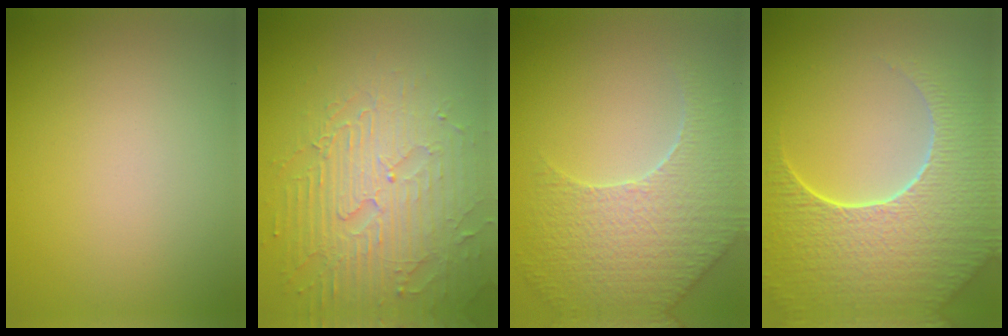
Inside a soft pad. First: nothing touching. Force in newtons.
{"total": 6.2, "press": 5.2, "slide": 3.4}
{"total": 6.6, "press": 5.4, "slide": 3.8}
{"total": 9.2, "press": 6.6, "slide": 6.4}